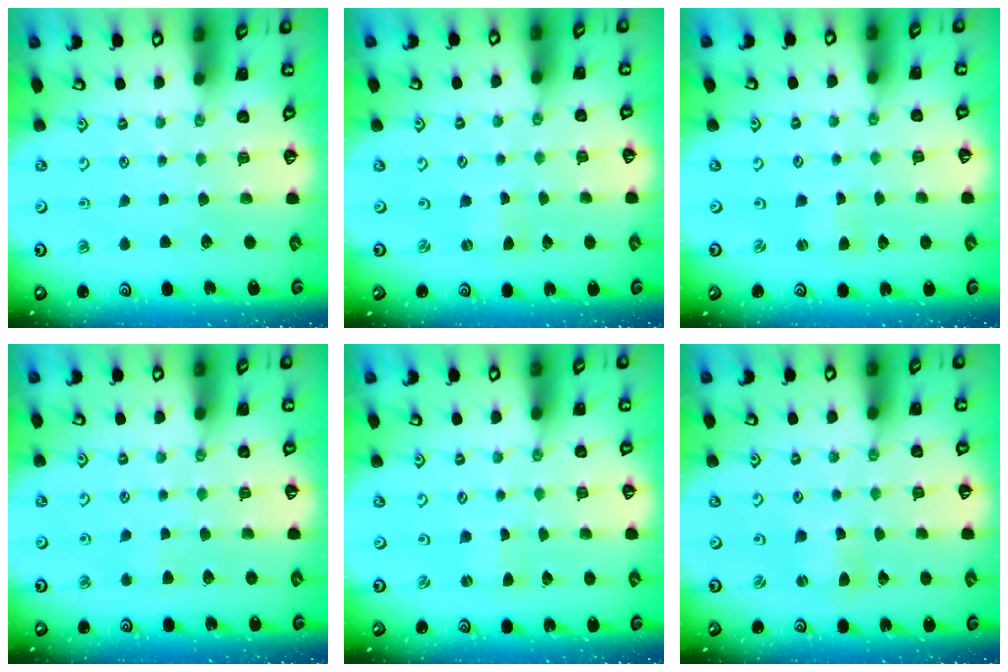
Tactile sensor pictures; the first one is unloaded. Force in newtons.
{"total": 0.0}
{"total": 1.3, "press": 1.2, "slide": 0.3}
{"total": 2.4, "press": 2.4, "slide": 0.3}
{"total": 0.0}
{"total": 1.8, "press": 1.8, "slide": 0.2}